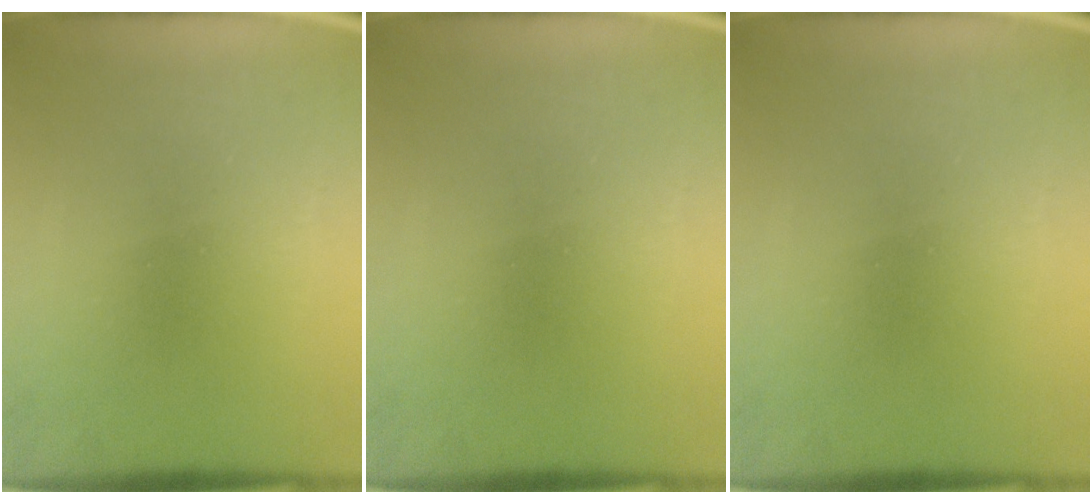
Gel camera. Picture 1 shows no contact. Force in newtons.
{"total": 0.0}
{"total": 0.0}